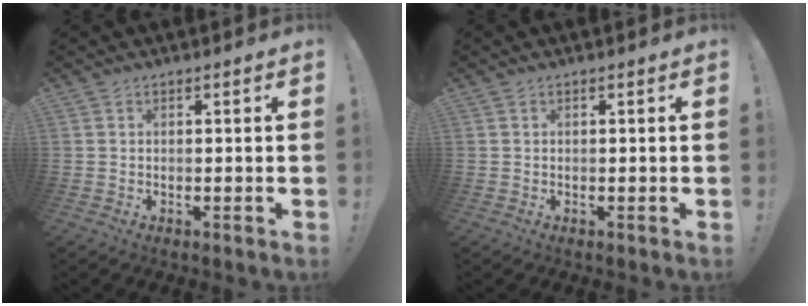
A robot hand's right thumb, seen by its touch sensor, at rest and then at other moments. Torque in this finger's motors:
{"motor_torque": [-0.05, -0.05, -0.03, 0.02, 0.00]}